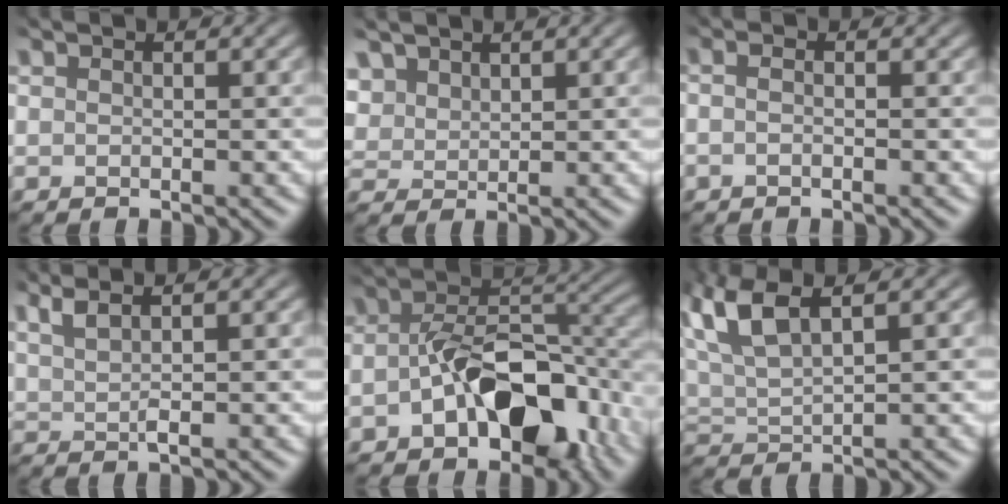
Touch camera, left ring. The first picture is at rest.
{"total": 2.6, "force": [1.9, 1.4, 1.0], "torque": [-0.037, 0.004, 0.050]}
{"total": 0.7, "force": [-0.6, 0.0, 0.4], "torque": [-0.012, 0.001, -0.011]}
{"total": 2.4, "force": [1.7, 0.1, 1.6], "torque": [-0.034, 0.008, 0.039]}
{"total": 9.5, "force": [-4.2, 5.5, 6.5], "torque": [-0.090, 0.001, -0.072]}
{"total": 7.0, "force": [4.1, 2.3, 5.2], "torque": [-0.132, 0.024, 0.083]}